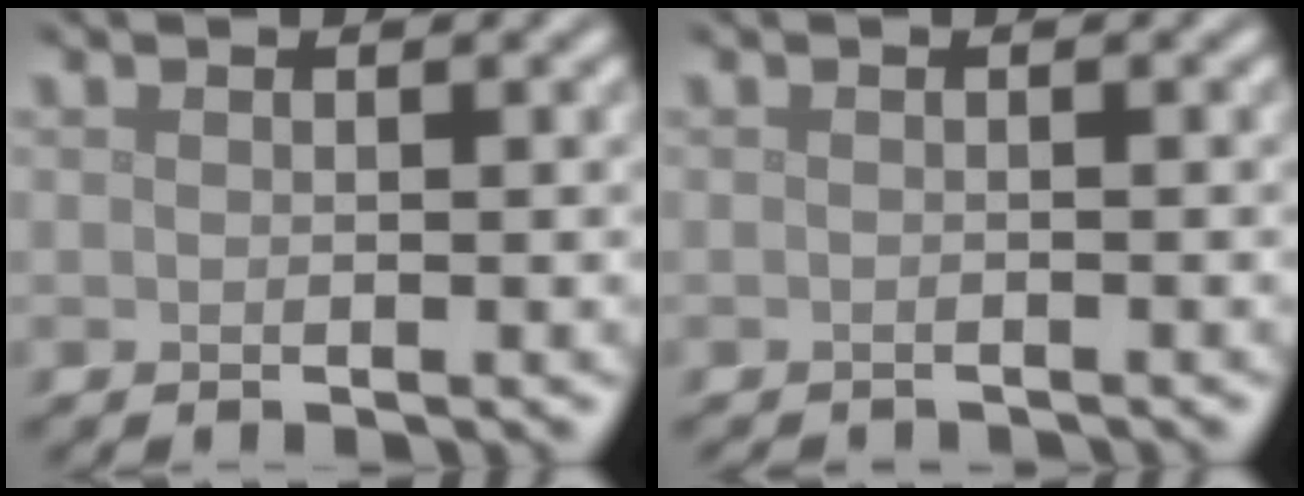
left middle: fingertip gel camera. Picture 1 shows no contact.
{"total": 1.3, "force": [-1.3, 0.1, 0.1], "torque": [0.005, -0.006, -0.020]}